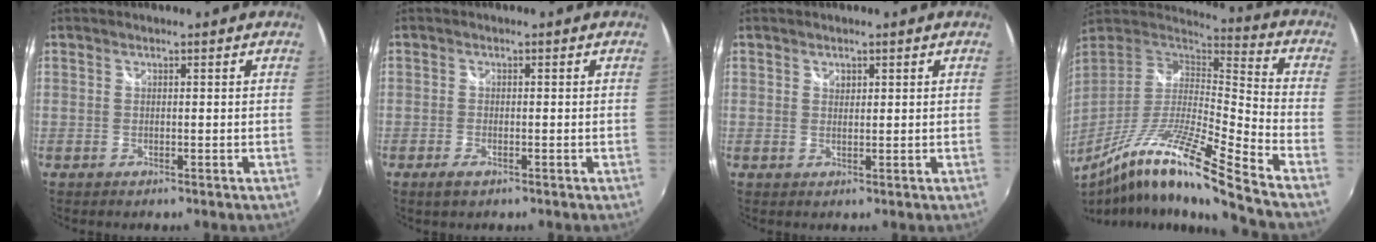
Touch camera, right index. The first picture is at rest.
{"total": 2.2, "force": [-1.5, 0.8, 1.4], "torque": [-0.030, -0.005, -0.027]}
{"total": 1.1, "force": [0.5, 0.9, 0.3], "torque": [-0.004, 0.002, 0.008]}
{"total": 20.2, "force": [-12.9, -0.1, 15.6], "torque": [-0.265, -0.044, -0.231]}